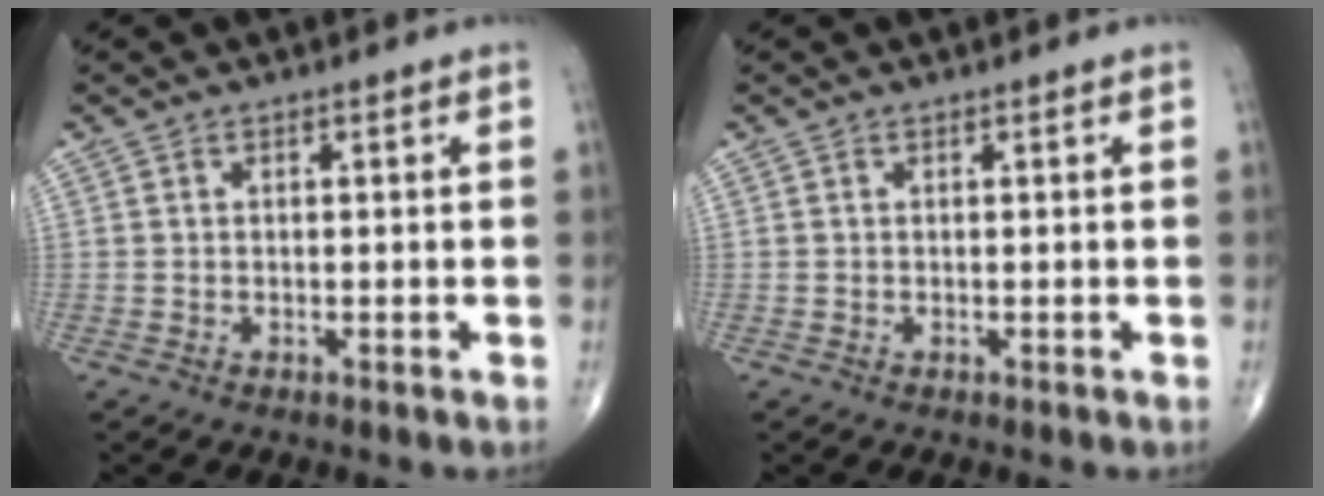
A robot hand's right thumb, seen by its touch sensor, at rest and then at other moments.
{"total": 0.0}